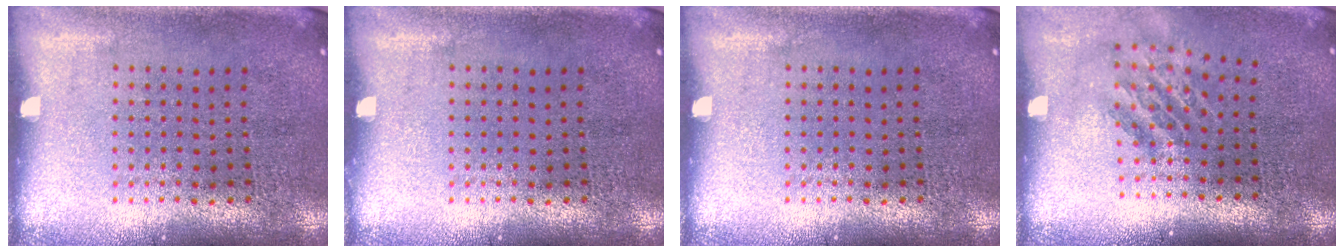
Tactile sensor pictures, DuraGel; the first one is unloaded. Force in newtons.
{"total": 0.0}
{"total": 0.0}
{"total": 1.6, "press": 1.1, "slide": 1.1}